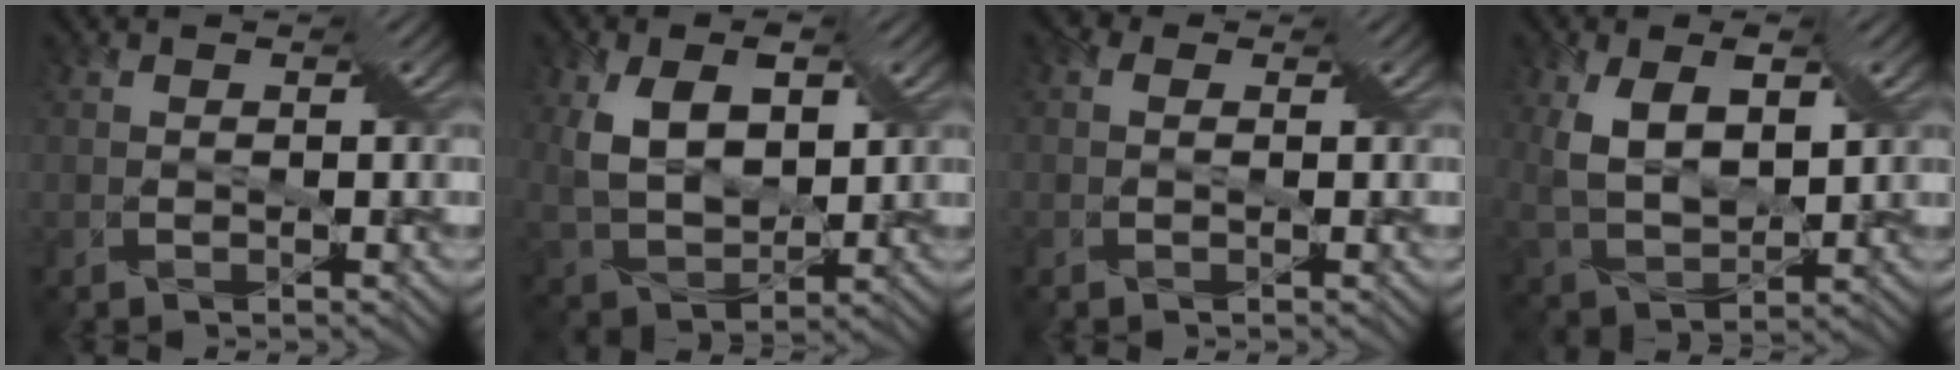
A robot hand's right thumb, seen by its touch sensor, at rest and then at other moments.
{"total": 8.6, "force": [3.0, 4.9, 6.3], "torque": [-0.146, -0.004, 0.058]}
{"total": 1.6, "force": [0.2, 1.2, 1.1], "torque": [-0.009, 0.009, -0.009]}
{"total": 8.2, "force": [3.3, 4.1, 6.3], "torque": [-0.145, -0.004, 0.063]}